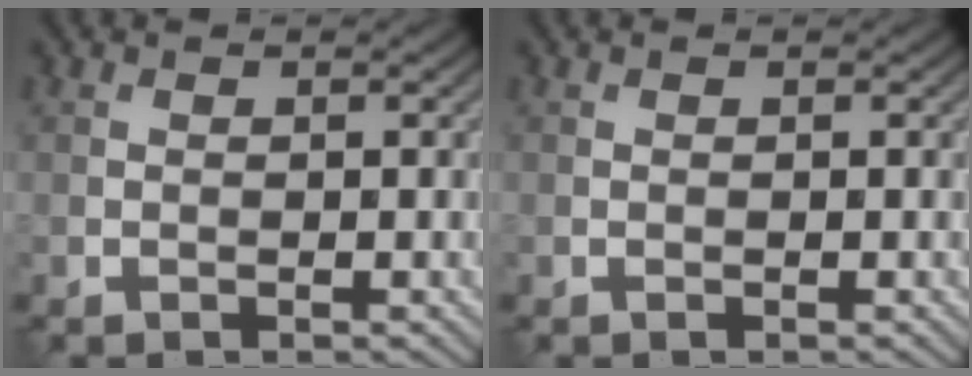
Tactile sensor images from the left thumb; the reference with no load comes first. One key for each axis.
{"total": 0.0}